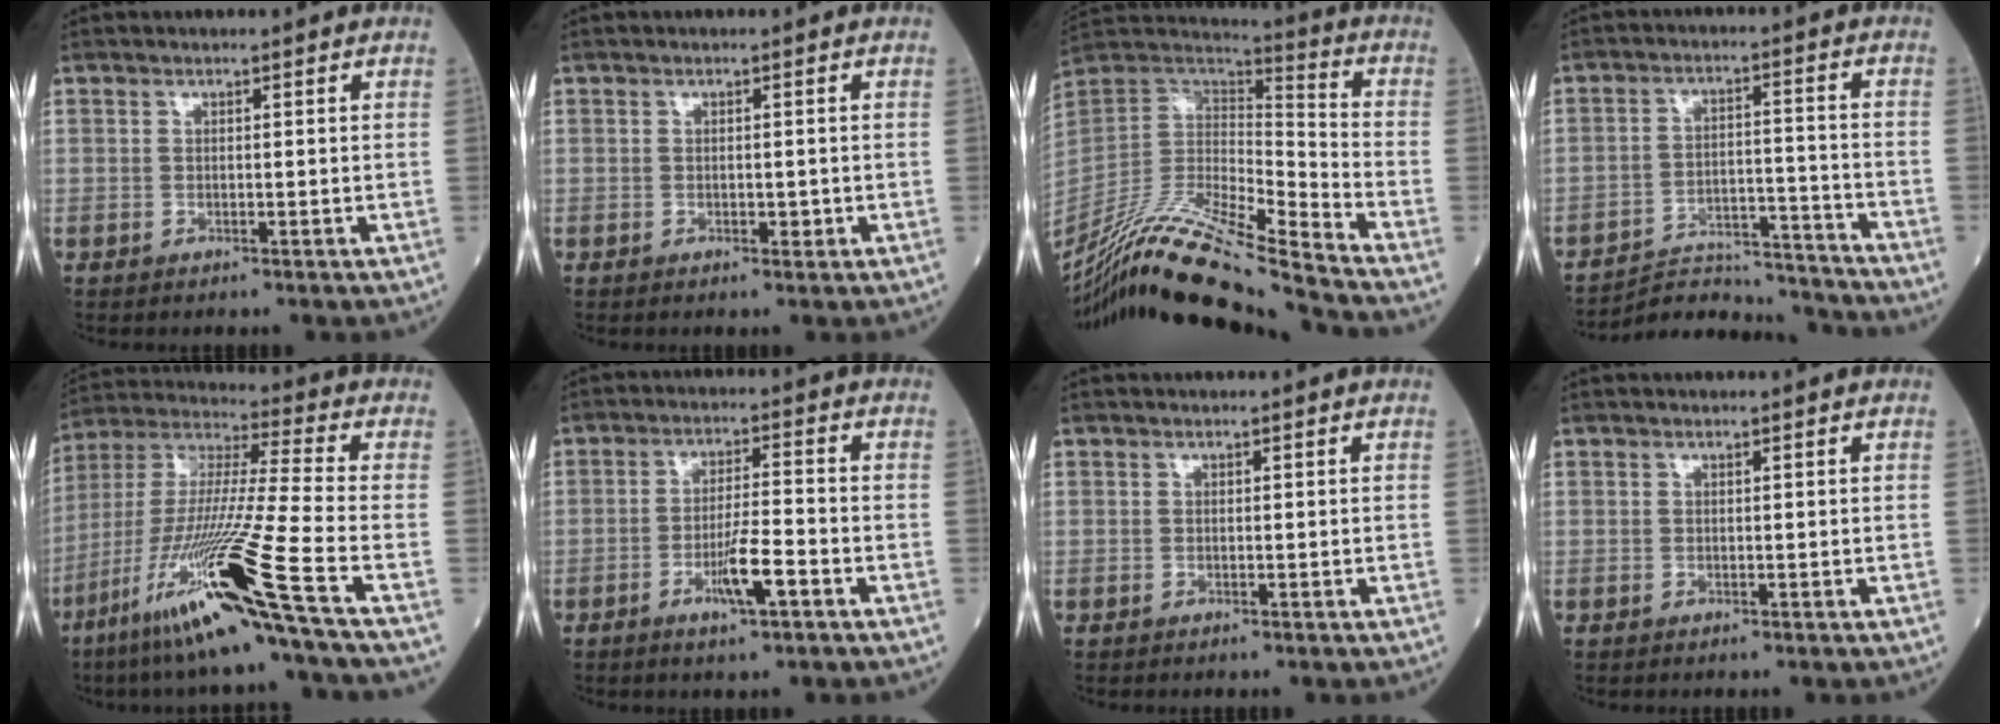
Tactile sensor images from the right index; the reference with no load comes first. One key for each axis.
{"total": 1.4, "fx": -0.2, "fy": 0.7, "fz": 1.1, "tx": -0.016, "ty": -0.001, "tz": -0.001}
{"total": 21.9, "fx": -19.3, "fy": -0.7, "fz": 10.4, "tx": -0.224, "ty": -0.009, "tz": -0.357}
{"total": 12.7, "fx": -12.7, "fy": 1.0, "fz": 0.5, "tx": -0.003, "ty": 0.027, "tz": -0.194}
{"total": 20.1, "fx": -10.7, "fy": -2.0, "fz": 16.9, "tx": -0.368, "ty": -0.049, "tz": -0.207}
{"total": 6.3, "fx": -2.8, "fy": 0.6, "fz": 5.6, "tx": -0.104, "ty": -0.004, "tz": -0.051}
{"total": 0.0}
{"total": 0.0}